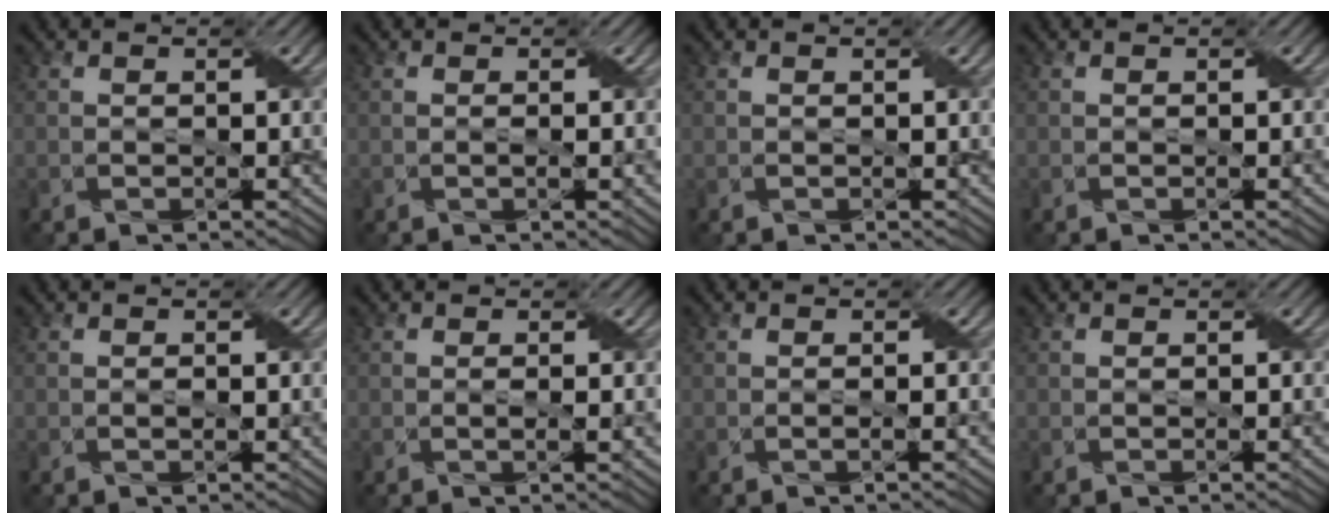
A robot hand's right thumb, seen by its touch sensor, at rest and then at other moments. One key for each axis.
{"total": 1.2, "fx": 0.0, "fy": 0.1, "fz": 1.2, "tx": -0.021, "ty": 0.001, "tz": -0.001}
{"total": 0.0}
{"total": 0.6, "fx": -0.1, "fy": 0.0, "fz": 0.6, "tx": -0.009, "ty": 0.000, "tz": -0.001}
{"total": 0.6, "fx": 0.0, "fy": 0.2, "fz": 0.6, "tx": -0.011, "ty": -0.001, "tz": 0.000}
{"total": 1.5, "fx": 0.0, "fy": 0.1, "fz": 1.5, "tx": -0.029, "ty": 0.002, "tz": -0.001}
{"total": 1.0, "fx": -0.2, "fy": 0.0, "fz": 0.9, "tx": -0.018, "ty": 0.003, "tz": -0.003}
{"total": 0.9, "fx": -0.1, "fy": 0.0, "fz": 0.9, "tx": -0.014, "ty": 0.000, "tz": -0.002}